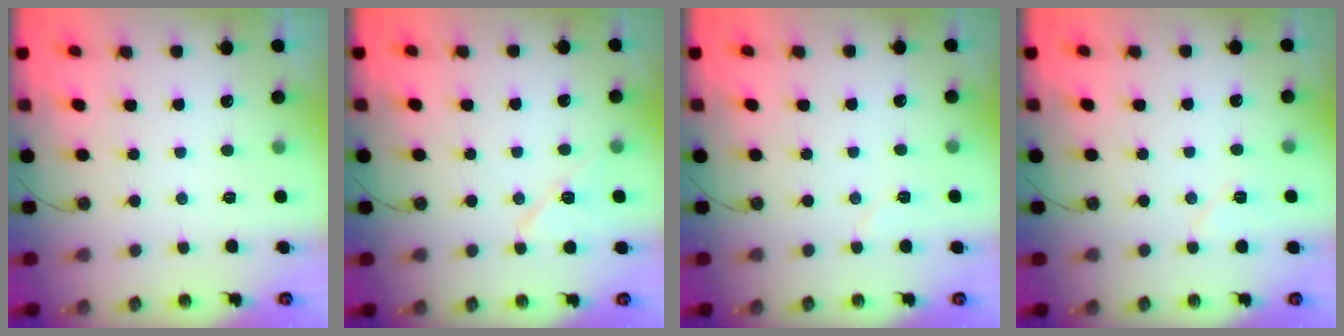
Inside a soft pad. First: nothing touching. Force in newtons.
{"total": 8.8, "press": 8.7, "slide": 1.7}
{"total": 4.9, "press": 4.5, "slide": 1.9}
{"total": 6.2, "press": 5.9, "slide": 1.8}